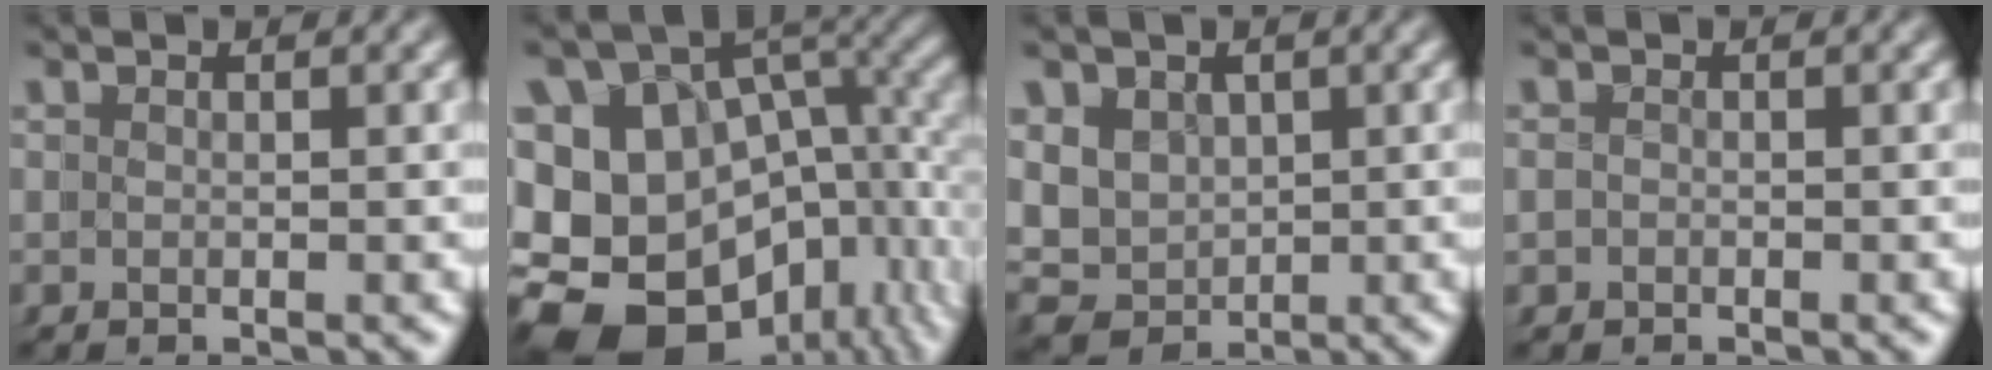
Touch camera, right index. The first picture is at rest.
{"total": 21.4, "force": [-4.8, 17.1, 12.1], "torque": [-0.243, -0.075, -0.066]}
{"total": 6.4, "force": [0.5, 6.0, 2.1], "torque": [-0.068, -0.037, 0.019]}
{"total": 1.1, "force": [-0.4, -0.3, -1.0], "torque": [0.018, -0.009, -0.006]}